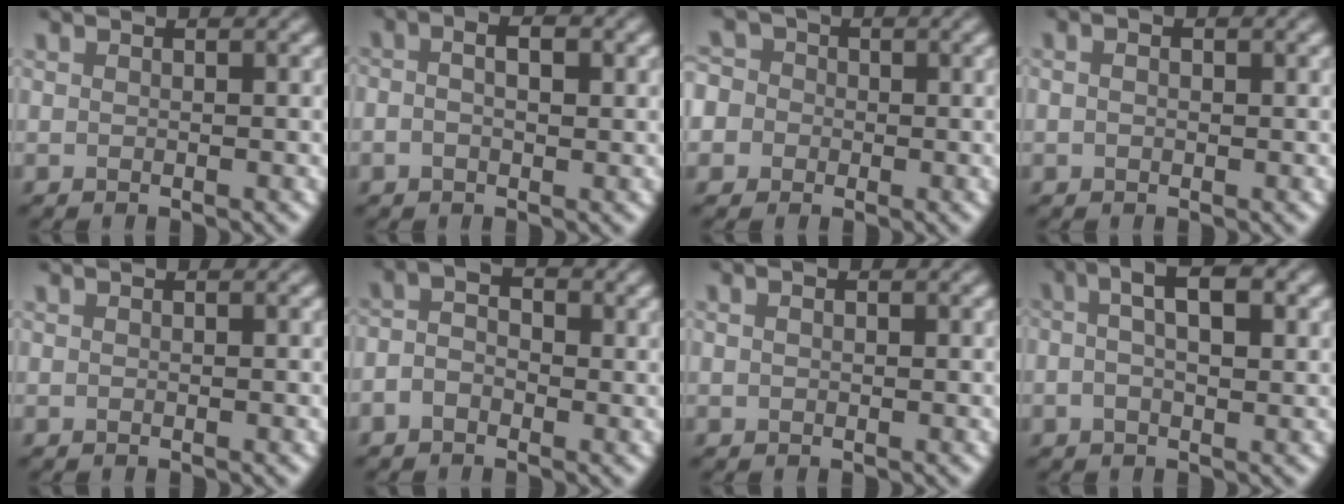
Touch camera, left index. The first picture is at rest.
{"total": 3.2, "force": [0.6, 1.7, 2.6], "torque": [-0.043, 0.002, -0.001]}
{"total": 6.3, "force": [-0.6, 5.9, 2.0], "torque": [-0.039, 0.032, -0.052]}
{"total": 1.4, "force": [0.4, 0.8, 1.0], "torque": [-0.013, 0.000, 0.000]}
{"total": 0.0}
{"total": 2.4, "force": [-0.7, 1.6, 1.6], "torque": [-0.033, 0.003, -0.021]}
{"total": 0.7, "force": [0.2, 0.5, 0.5], "torque": [-0.010, 0.003, 0.003]}
{"total": 4.8, "force": [1.2, 1.8, 4.2], "torque": [-0.073, 0.009, 0.012]}